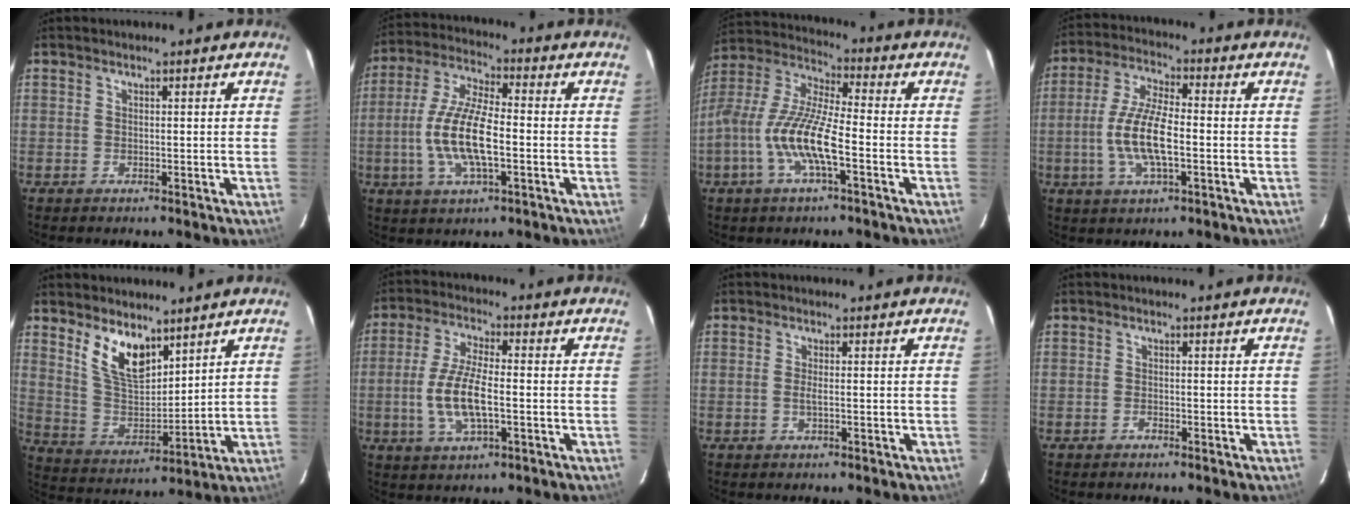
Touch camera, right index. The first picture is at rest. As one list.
[{"total": 12.7, "force": [-2.6, 4.0, 11.8], "torque": [-0.245, -0.002, -0.052]}, {"total": 13.6, "force": [-4.5, 3.0, 12.4], "torque": [-0.254, -0.005, -0.091]}, {"total": 10.7, "force": [-2.3, 3.2, 10.0], "torque": [-0.205, 0.000, -0.045]}, {"total": 10.6, "force": [6.8, 4.8, 6.6], "torque": [-0.125, -0.002, 0.142]}, {"total": 10.0, "force": [-1.9, 3.4, 9.2], "torque": [-0.188, -0.003, -0.036]}, {"total": 1.3, "force": [-0.3, 0.0, 1.3], "torque": [-0.025, 0.000, -0.007]}, {"total": 0.7, "force": [-0.6, 0.3, 0.2], "torque": [-0.005, 0.001, -0.012]}]